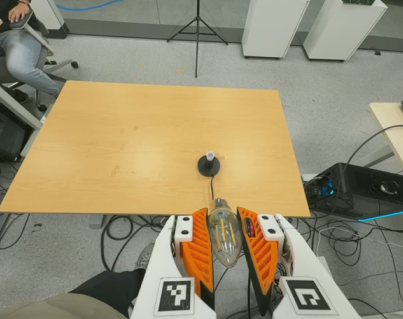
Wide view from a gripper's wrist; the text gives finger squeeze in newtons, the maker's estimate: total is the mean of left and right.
{"total": 18.1, "left": 18.9, "right": 17.4}